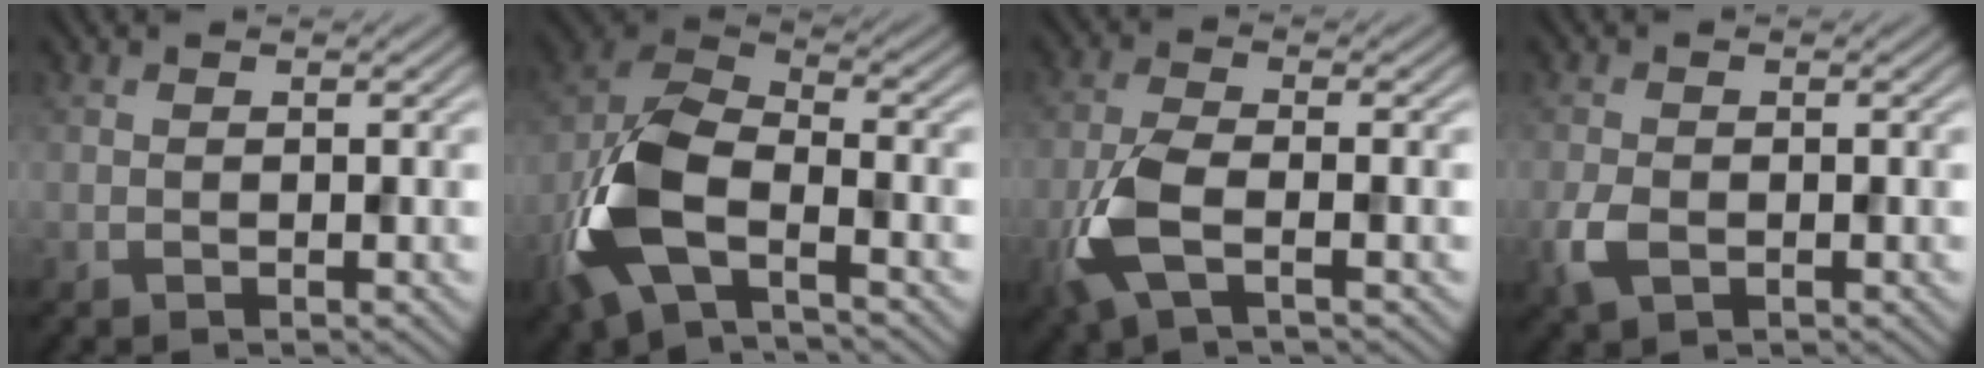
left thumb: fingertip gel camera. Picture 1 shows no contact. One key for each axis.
{"total": 10.7, "fx": -4.6, "fy": 5.0, "fz": 8.2, "tx": -0.194, "ty": -0.005, "tz": -0.108}
{"total": 6.2, "fx": -2.1, "fy": 2.3, "fz": 5.3, "tx": -0.129, "ty": -0.004, "tz": -0.055}
{"total": 3.0, "fx": -1.0, "fy": 1.9, "fz": 2.1, "tx": -0.058, "ty": -0.006, "tz": -0.024}